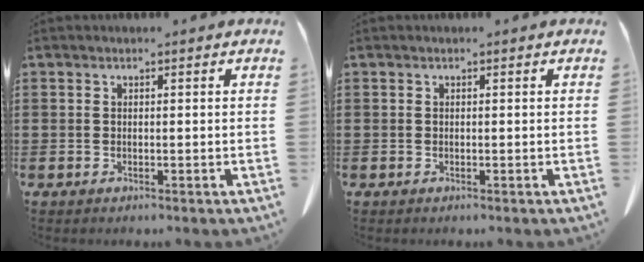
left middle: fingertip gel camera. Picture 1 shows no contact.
{"total": 0.0}